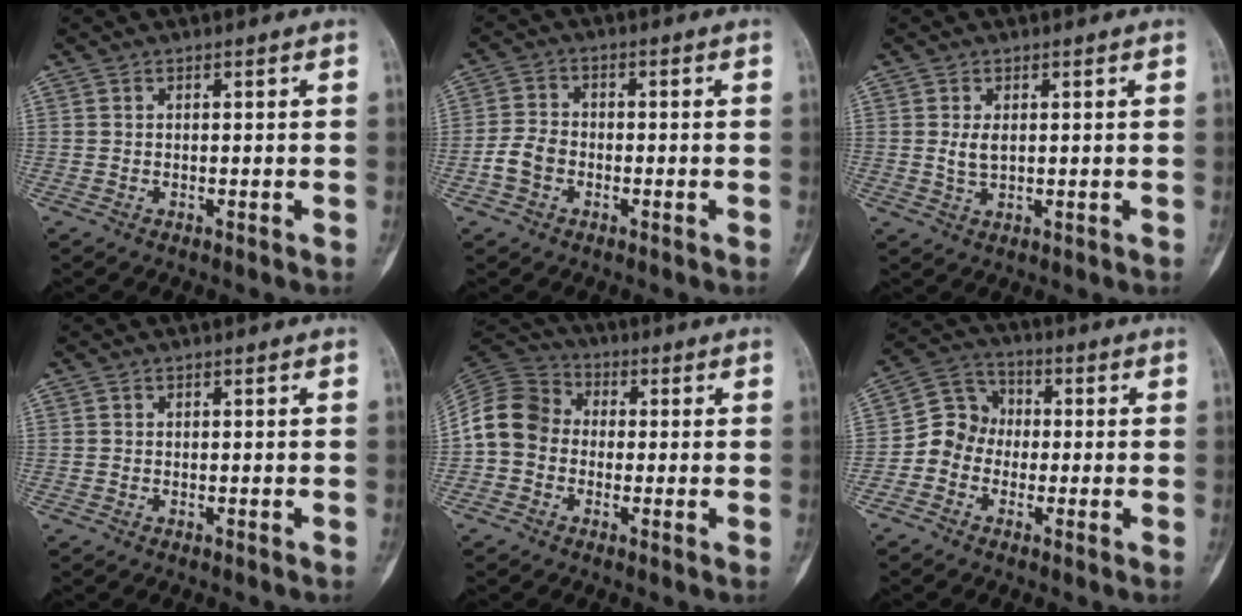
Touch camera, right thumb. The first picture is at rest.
{"total": 4.9, "force": [-1.8, 3.6, 2.8], "torque": [-0.052, 0.016, -0.039]}
{"total": 2.7, "force": [0.5, 1.4, 2.2], "torque": [-0.040, -0.003, 0.014]}
{"total": 0.0}
{"total": 10.3, "force": [-0.8, 8.8, 5.2], "torque": [-0.088, 0.033, -0.030]}
{"total": 7.3, "force": [-1.6, 6.6, 2.6], "torque": [-0.019, 0.032, -0.046]}